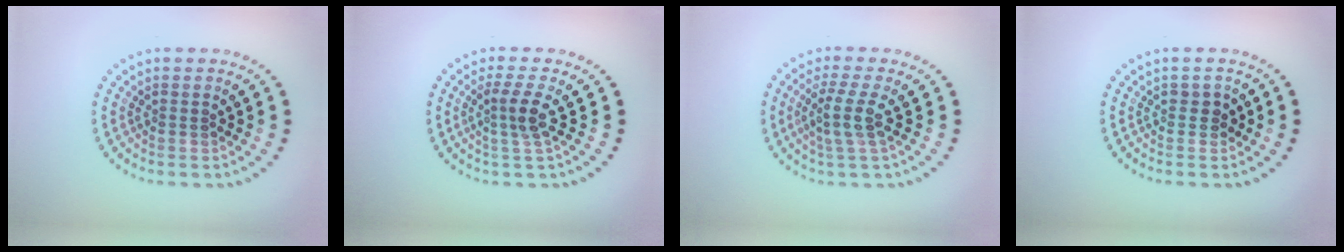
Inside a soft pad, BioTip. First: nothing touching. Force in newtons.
{"total": 2.4, "press": 1.8, "slide": 1.5}
{"total": 2.9, "press": 2.3, "slide": 1.8}
{"total": 1.0, "press": 1.0, "slide": 0.4}